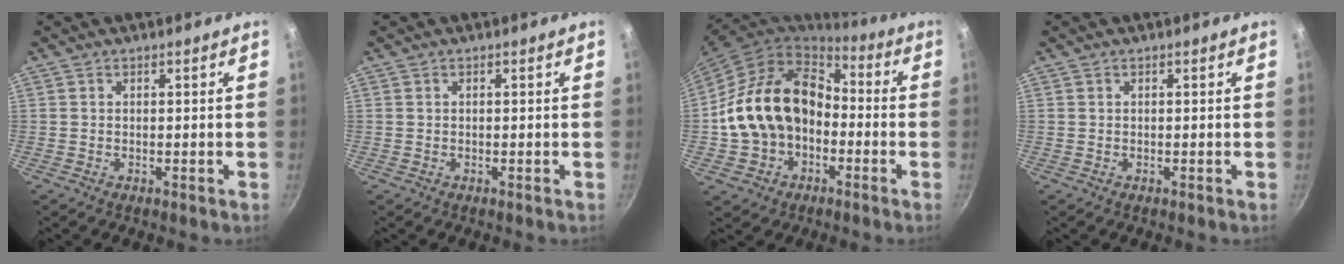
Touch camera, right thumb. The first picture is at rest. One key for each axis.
{"total": 0.0}
{"total": 18.7, "fx": -2.4, "fy": 14.3, "fz": 11.8, "tx": -0.196, "ty": 0.060, "tz": -0.043}
{"total": 0.0}